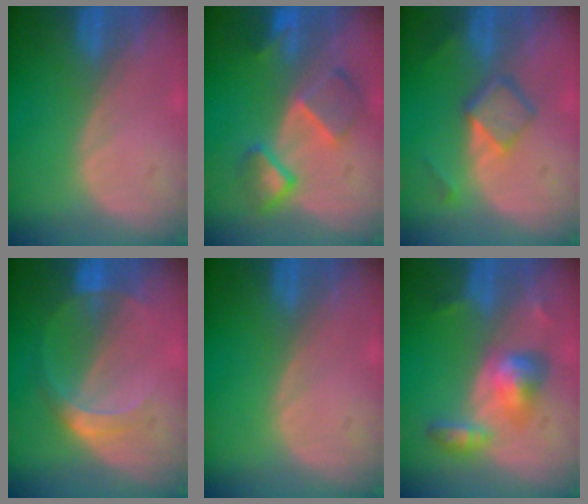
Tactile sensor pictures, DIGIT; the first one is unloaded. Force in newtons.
{"total": 7.6, "press": 6.7, "slide": 3.5}
{"total": 5.0, "press": 4.6, "slide": 1.9}
{"total": 5.2, "press": 4.7, "slide": 2.0}
{"total": 0.0}
{"total": 6.2, "press": 5.6, "slide": 2.7}